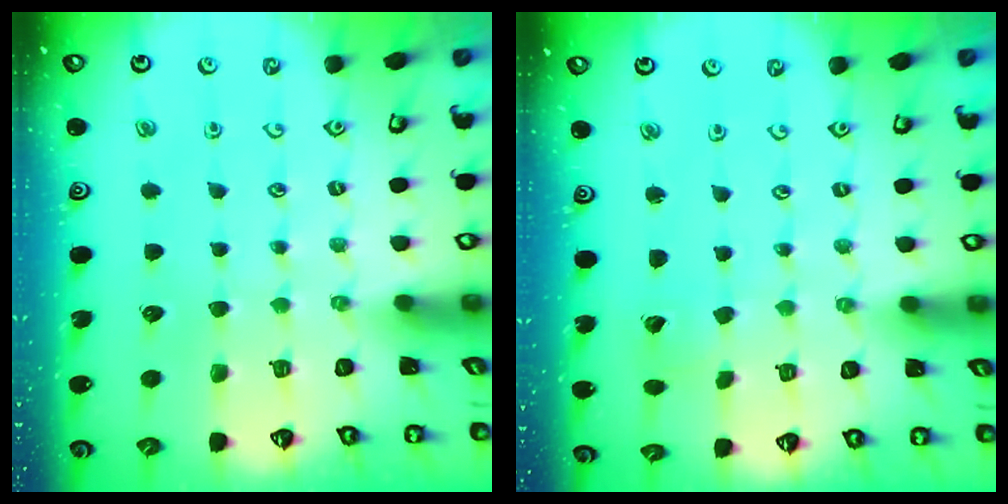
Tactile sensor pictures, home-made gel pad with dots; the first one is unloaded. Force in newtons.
{"total": 2.4, "press": 2.4, "slide": 0.2}